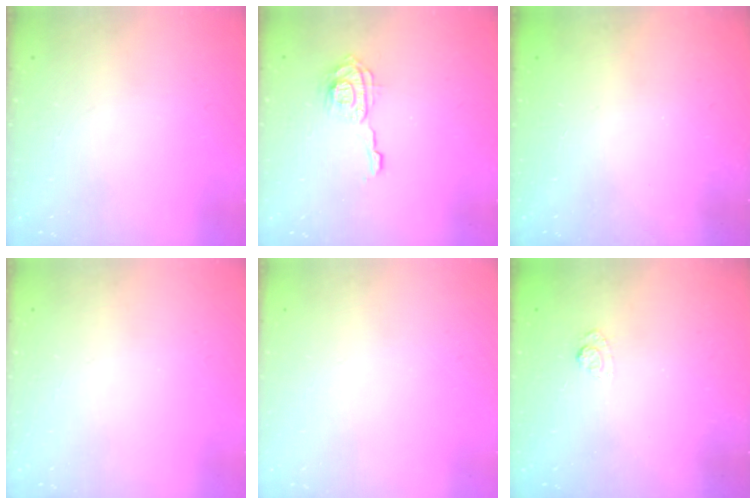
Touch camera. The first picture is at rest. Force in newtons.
{"total": 9.5, "press": 9.4, "slide": 0.6}
{"total": 2.3, "press": 2.2, "slide": 0.8}
{"total": 0.0}
{"total": 0.0}
{"total": 2.7, "press": 2.3, "slide": 1.5}